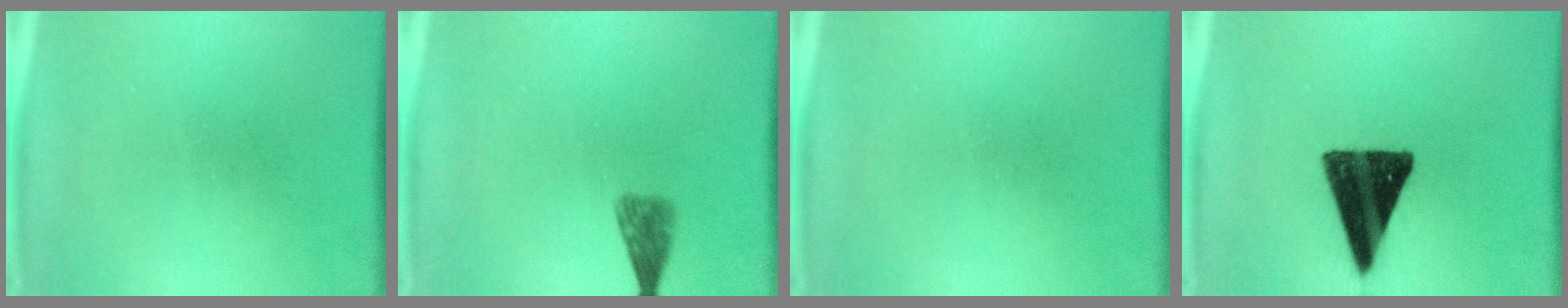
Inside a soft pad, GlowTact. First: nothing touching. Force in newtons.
{"total": 2.5}
{"total": 0.0}
{"total": 15.8}